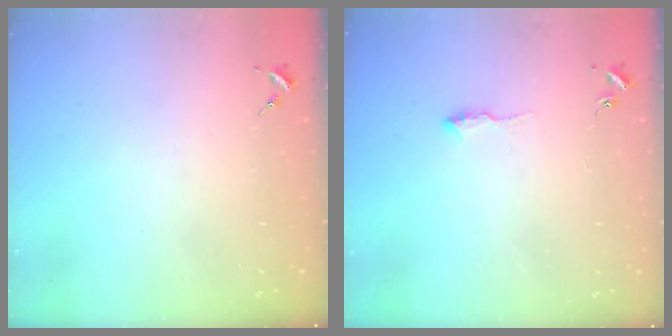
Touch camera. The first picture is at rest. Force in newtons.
{"total": 5.8, "press": 5.8, "slide": 0.5}